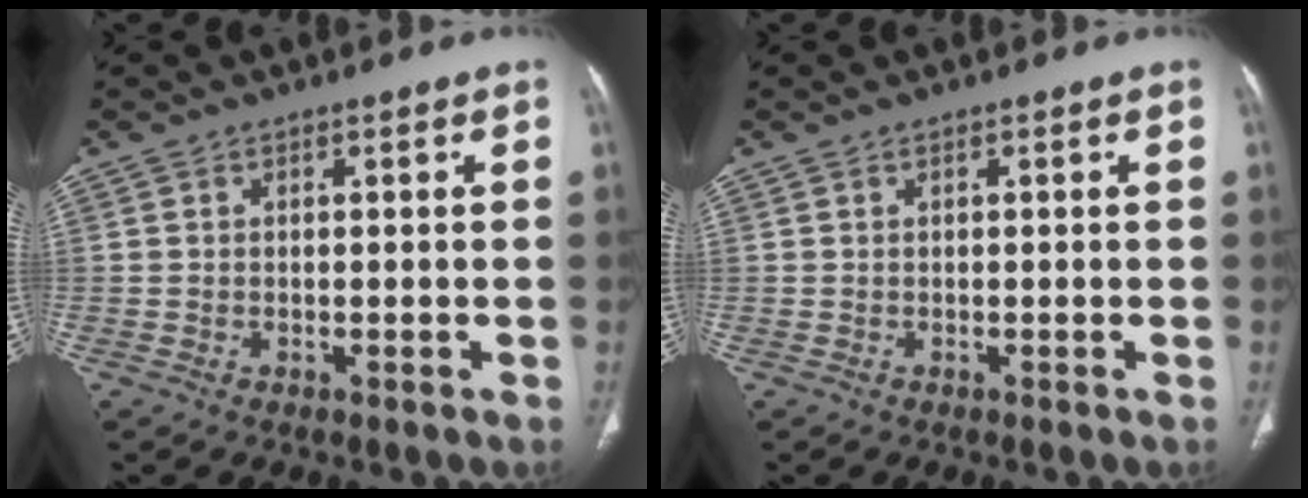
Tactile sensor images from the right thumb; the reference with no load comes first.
{"total": 0.0}